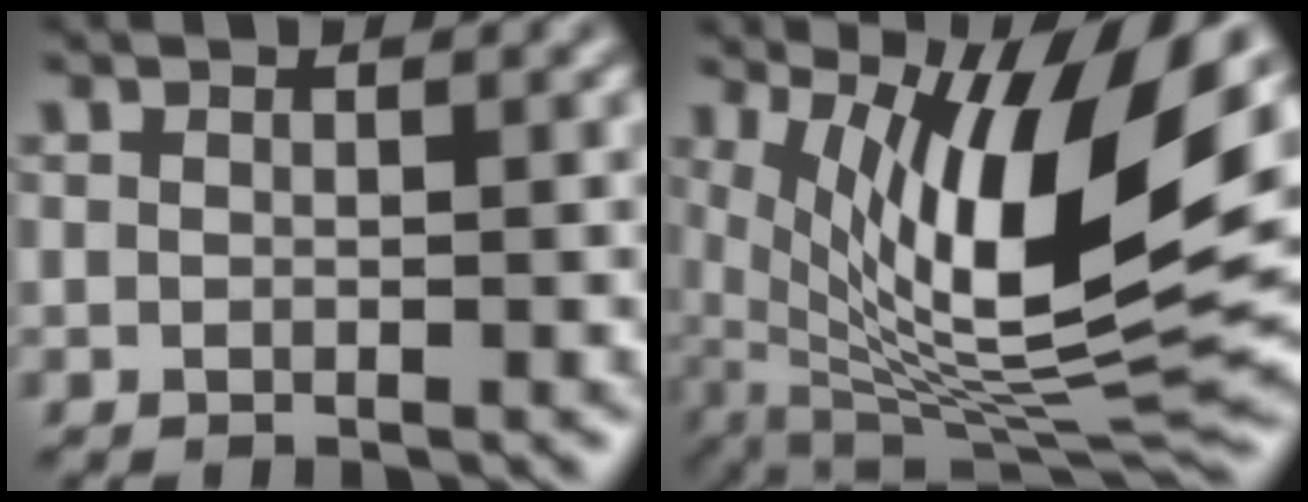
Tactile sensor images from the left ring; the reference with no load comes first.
{"total": 13.6, "force": [4.3, 4.2, 12.1], "torque": [-0.203, -0.007, 0.082]}